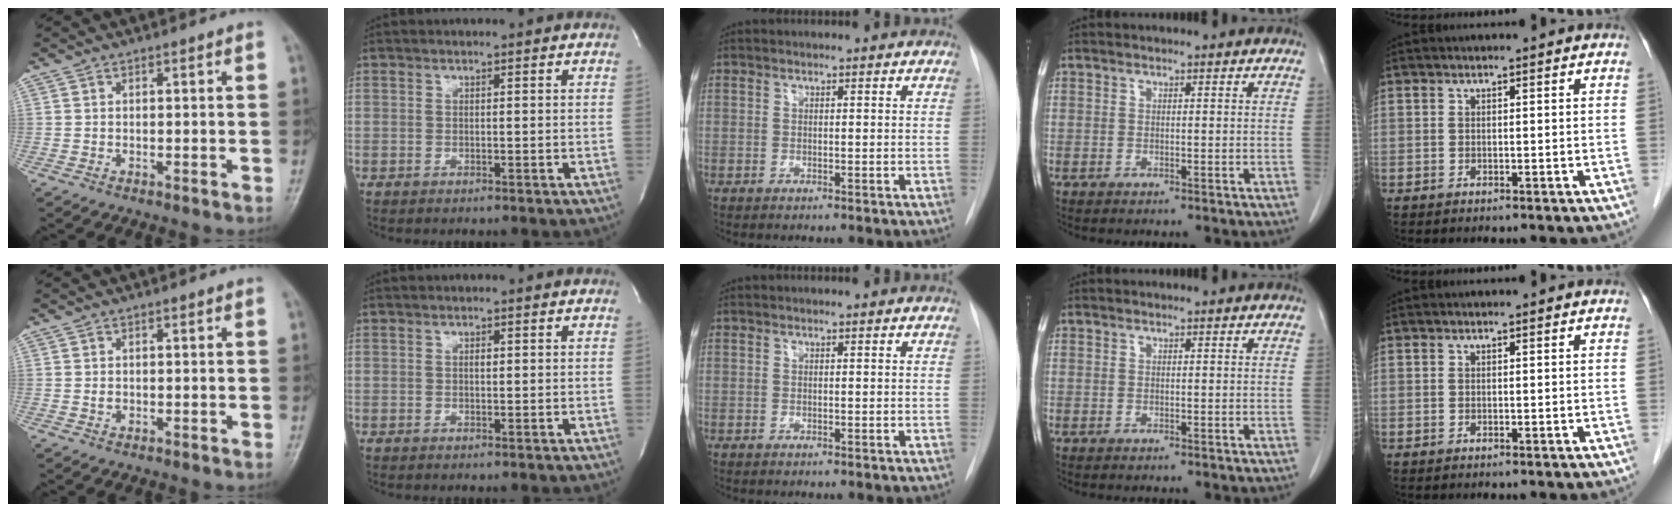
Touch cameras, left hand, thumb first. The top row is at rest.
{"thumb": {"total": 0.9, "force": [0.0, 0.7, 0.5], "torque": [-0.007, 0.001, 0.001]}, "index": {"total": 0.7, "force": [0.1, 0.3, 0.6], "torque": [-0.012, 0.001, 0.000]}}